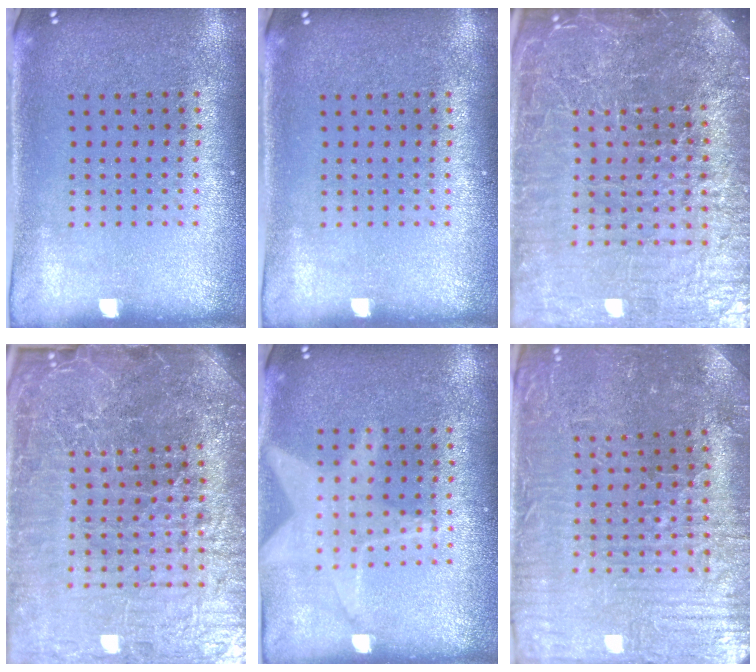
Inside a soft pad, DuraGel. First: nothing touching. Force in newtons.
{"total": 0.0}
{"total": 6.9, "press": 6.1, "slide": 3.3}
{"total": 7.2, "press": 6.3, "slide": 3.4}
{"total": 1.3, "press": 1.2, "slide": 0.4}
{"total": 3.7, "press": 3.7, "slide": 0.6}